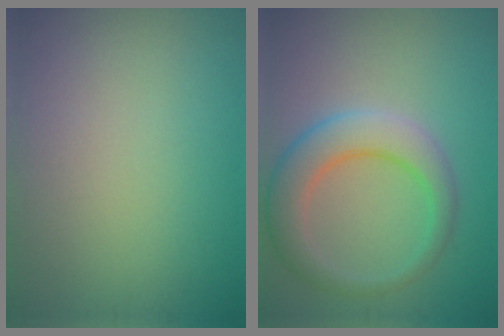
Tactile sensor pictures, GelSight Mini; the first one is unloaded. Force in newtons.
{"total": 5.3, "press": 5.3, "slide": 0.4}